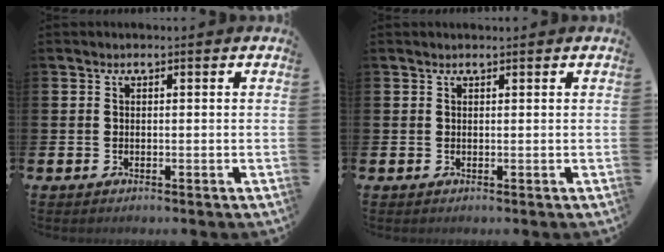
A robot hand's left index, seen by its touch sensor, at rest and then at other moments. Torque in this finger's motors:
{"motor_torque": [0.23, -0.33, -0.07, 0.00]}